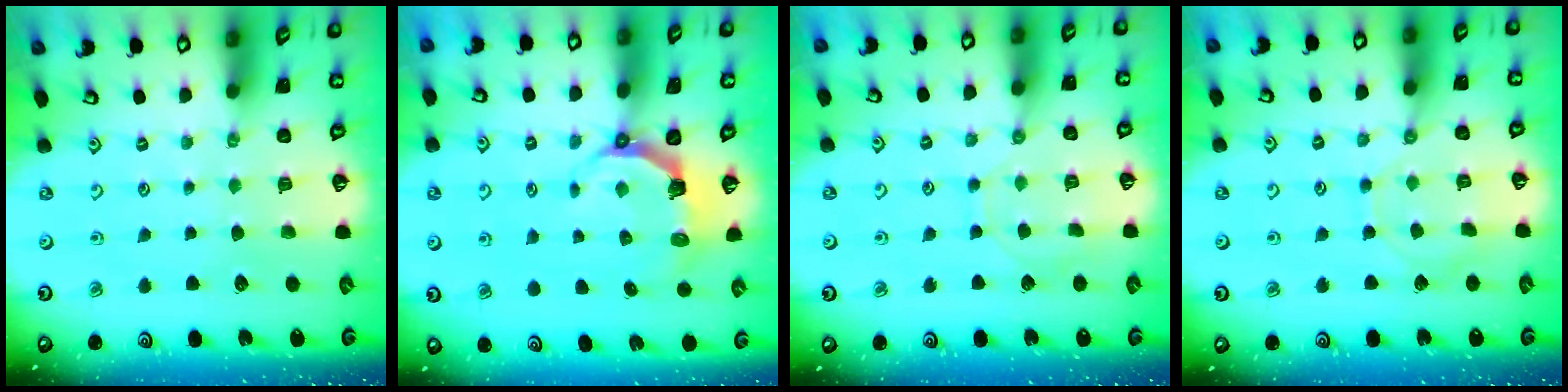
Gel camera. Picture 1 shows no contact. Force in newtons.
{"total": 4.9, "press": 3.2, "slide": 3.7}
{"total": 7.9, "press": 7.8, "slide": 1.0}
{"total": 8.2, "press": 8.1, "slide": 1.0}